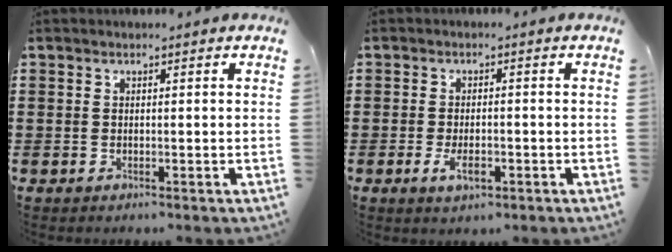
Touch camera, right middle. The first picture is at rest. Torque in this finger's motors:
{"motor_torque": [0.64, -0.22, 0.06, 0.04]}